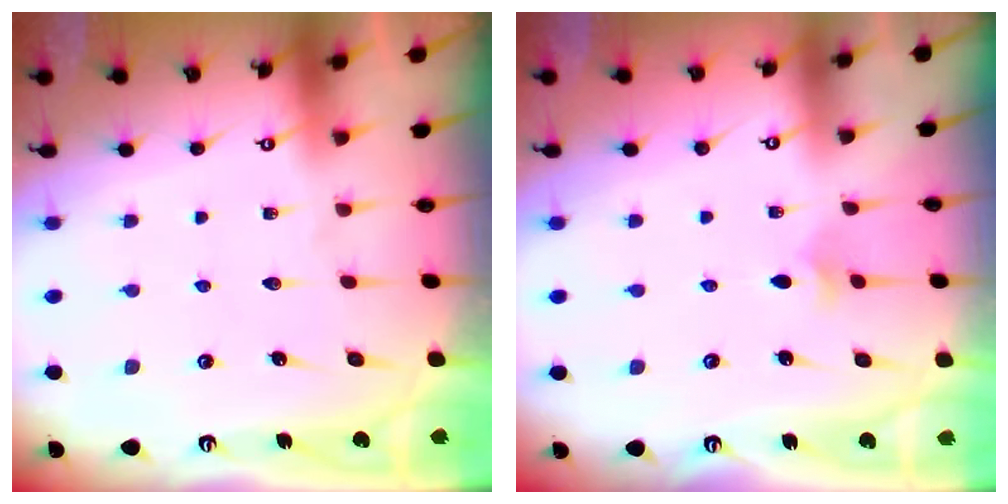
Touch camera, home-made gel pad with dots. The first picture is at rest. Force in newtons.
{"total": 3.0, "press": 2.9, "slide": 0.8}